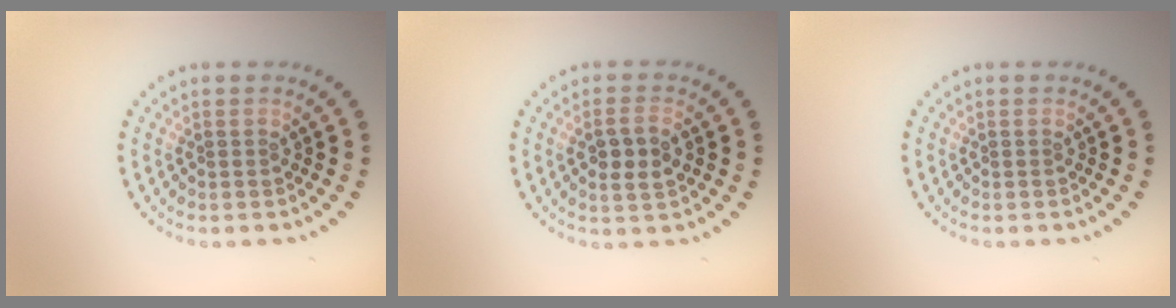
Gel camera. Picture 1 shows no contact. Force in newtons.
{"total": 2.6, "press": 2.5, "slide": 0.3}
{"total": 0.0}